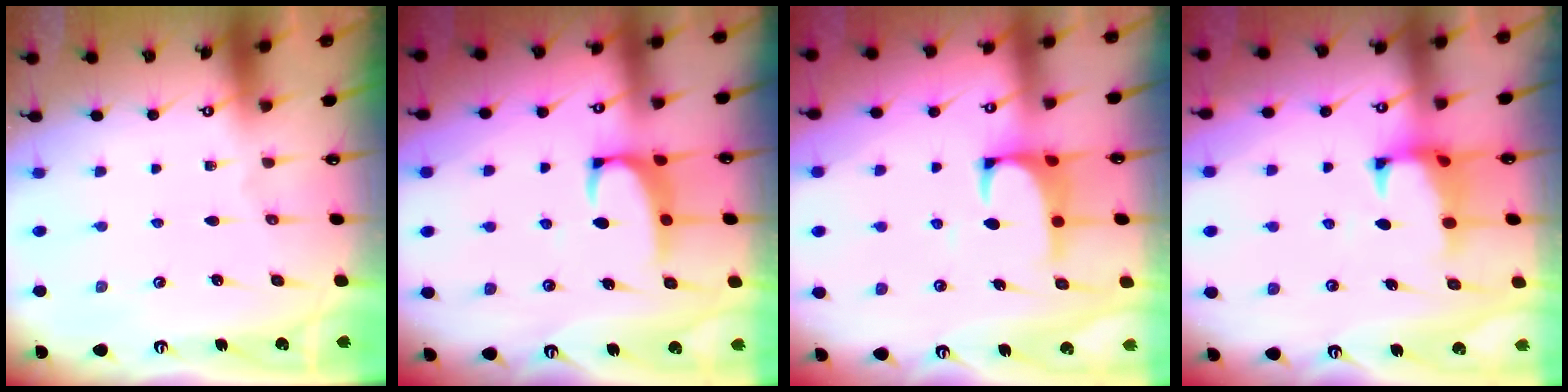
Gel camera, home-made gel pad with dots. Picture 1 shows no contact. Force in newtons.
{"total": 2.5, "press": 2.4, "slide": 0.8}
{"total": 1.6, "press": 1.4, "slide": 0.7}
{"total": 1.1, "press": 0.6, "slide": 0.9}